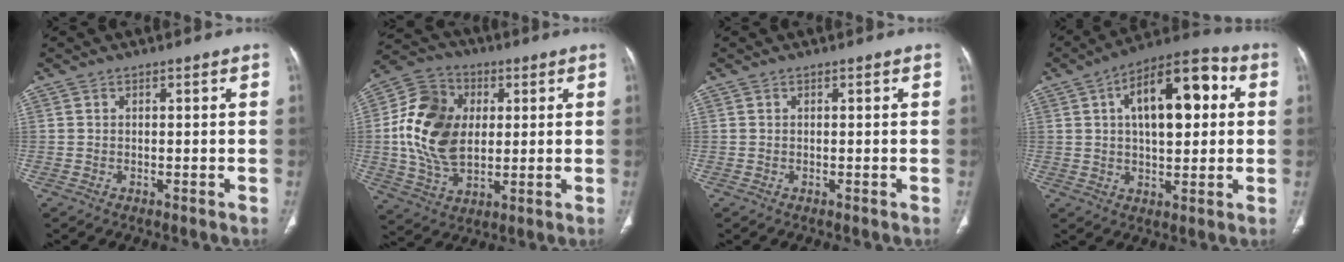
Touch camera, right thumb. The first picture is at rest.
{"total": 16.8, "force": [1.7, 11.6, 11.9], "torque": [-0.211, 0.005, 0.032]}
{"total": 0.0}
{"total": 16.5, "force": [3.8, 7.9, 14.0], "torque": [-0.187, 0.021, 0.052]}